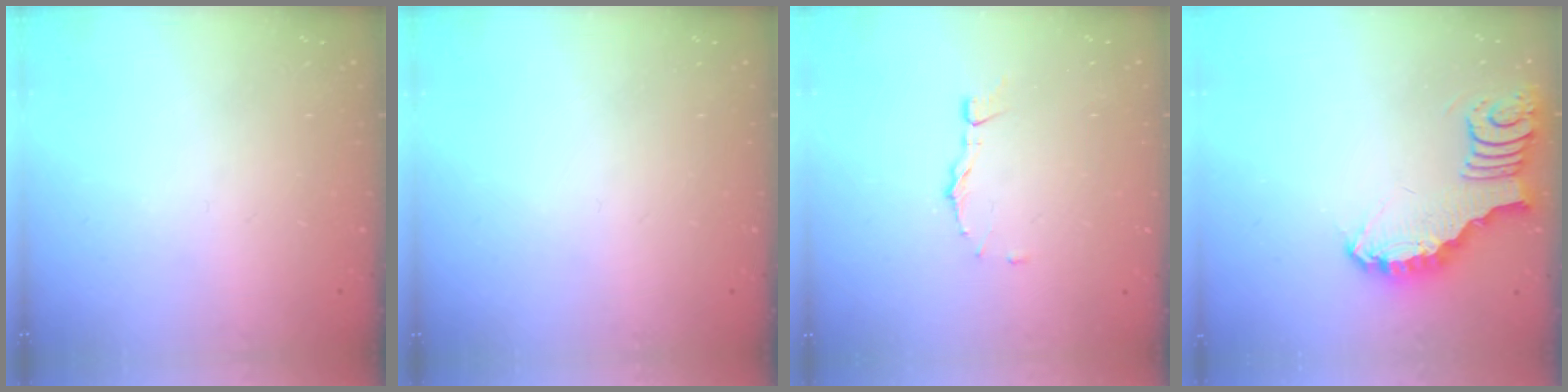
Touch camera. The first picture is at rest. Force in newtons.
{"total": 0.0}
{"total": 4.6, "press": 4.6, "slide": 0.8}
{"total": 4.0, "press": 3.9, "slide": 0.3}